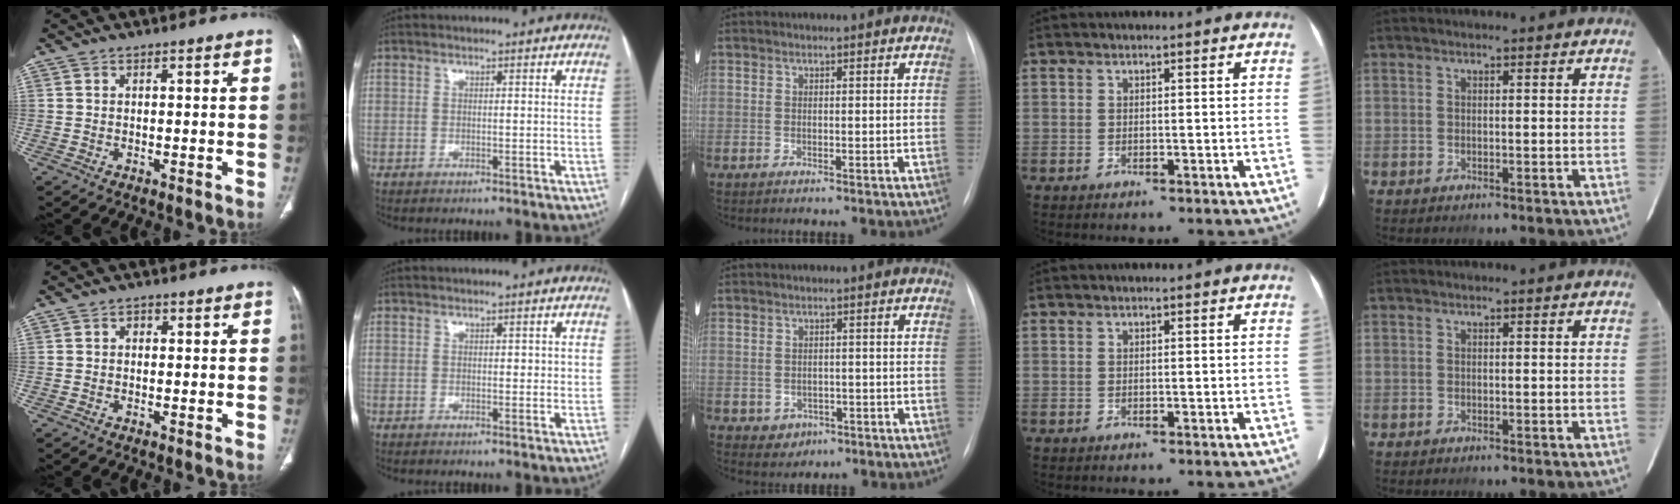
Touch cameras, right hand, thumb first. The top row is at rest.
{"thumb": {"total": 1.1, "force": [0.1, 0.9, 0.6], "torque": [-0.002, 0.004, -0.003]}, "index": {"total": 1.3, "force": [0.2, 0.8, 1.0], "torque": [-0.008, 0.005, 0.003]}, "middle": {"total": 2.7, "force": [-1.1, 2.4, 0.7], "torque": [-0.007, 0.006, -0.006]}}